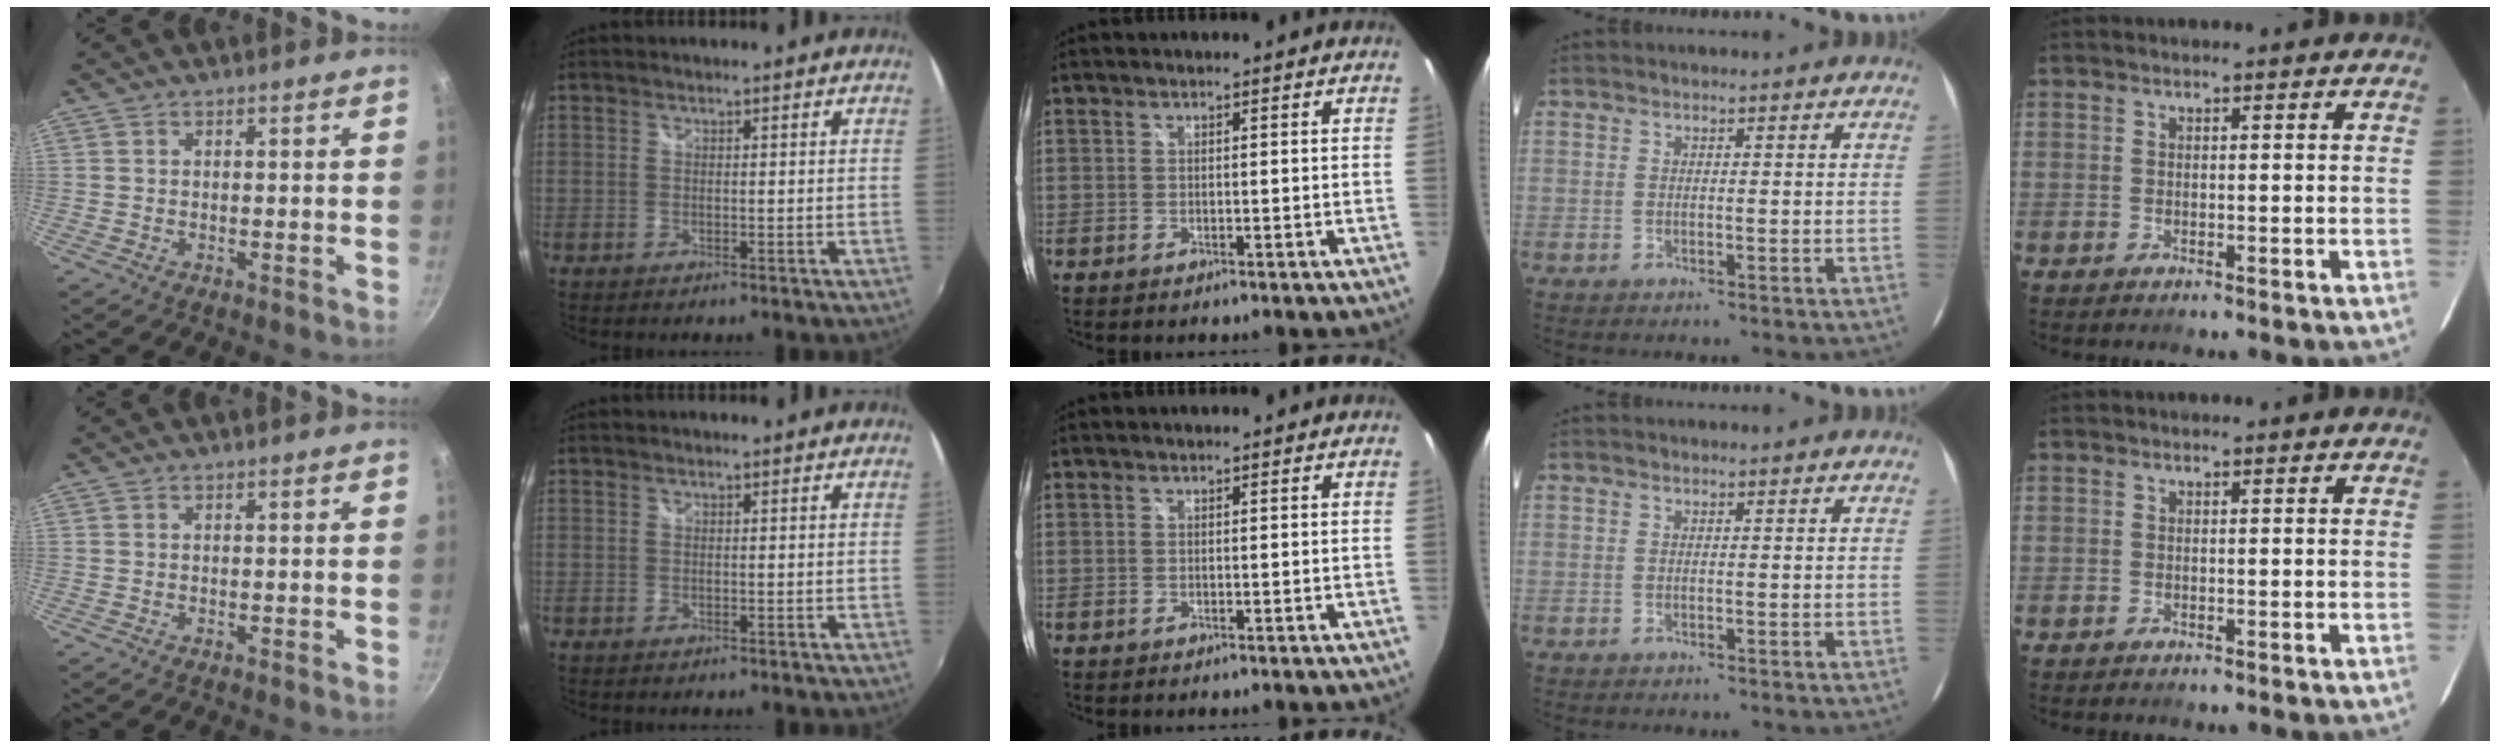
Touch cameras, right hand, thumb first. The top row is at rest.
{}